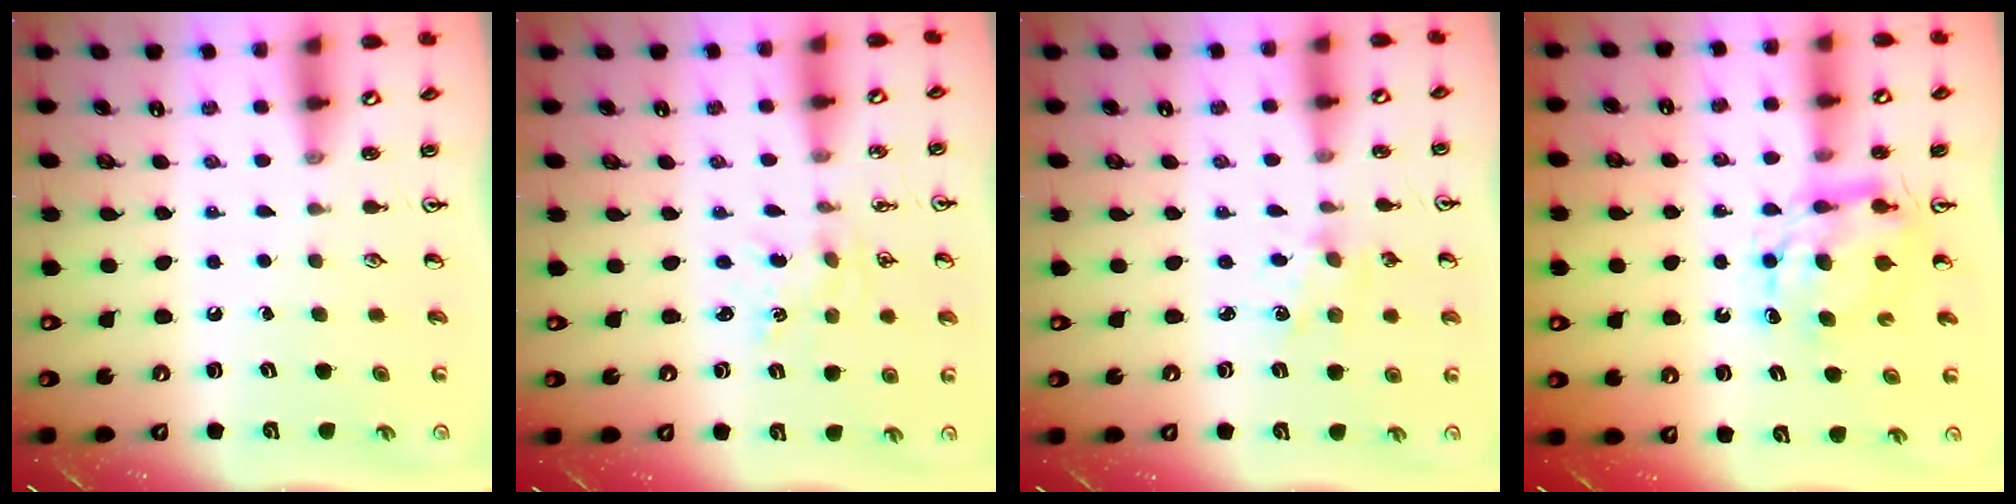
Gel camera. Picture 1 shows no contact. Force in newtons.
{"total": 0.0}
{"total": 1.8, "press": 1.7, "slide": 0.3}
{"total": 7.9, "press": 7.9, "slide": 0.6}